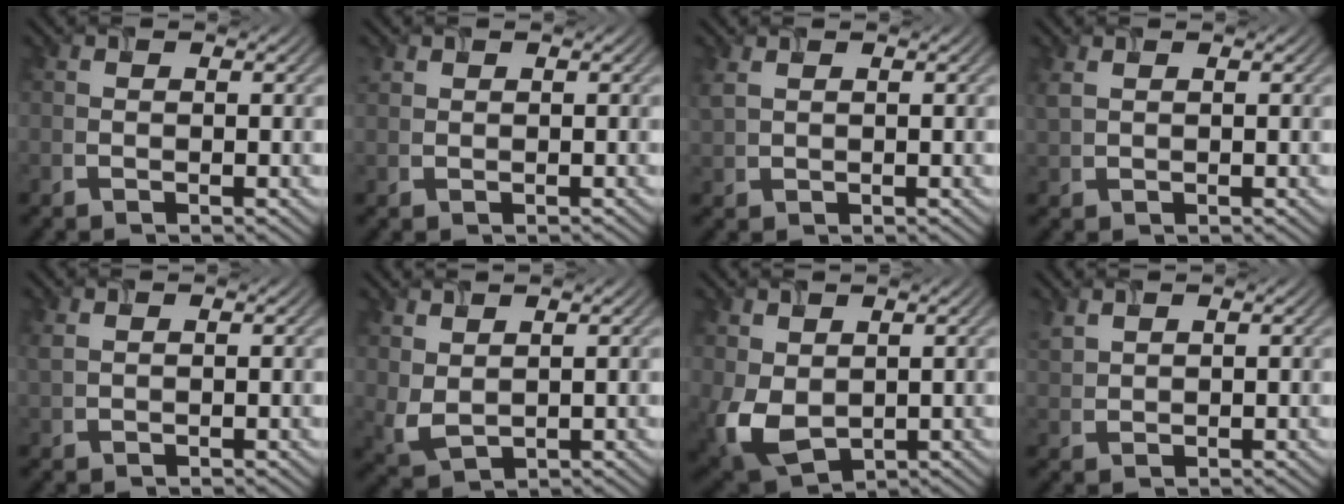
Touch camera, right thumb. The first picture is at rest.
{"total": 1.0, "force": [0.6, 0.6, 0.3], "torque": [-0.010, 0.002, 0.017]}
{"total": 1.9, "force": [1.1, 0.9, 1.2], "torque": [-0.039, 0.003, 0.028]}
{"total": 1.5, "force": [0.9, 0.7, 1.0], "torque": [-0.033, 0.001, 0.021]}
{"total": 1.2, "force": [0.7, 0.5, 0.8], "torque": [-0.028, 0.002, 0.018]}
{"total": 3.4, "force": [2.0, 1.6, 2.2], "torque": [-0.063, -0.002, 0.048]}
{"total": 6.6, "force": [0.5, 4.5, 4.8], "torque": [-0.141, -0.016, 0.014]}
{"total": 2.1, "force": [1.6, 0.9, 1.0], "torque": [-0.032, 0.004, 0.042]}